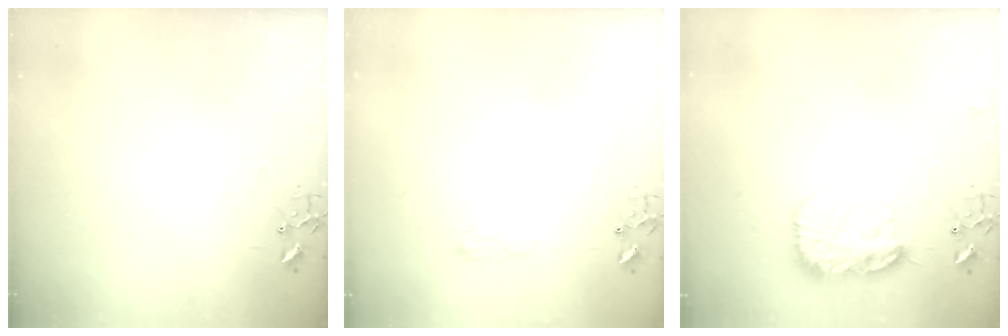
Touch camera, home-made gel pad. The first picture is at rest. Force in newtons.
{"total": 5.5, "press": 5.5, "slide": 0.8}
{"total": 17.4, "press": 17.3, "slide": 1.2}